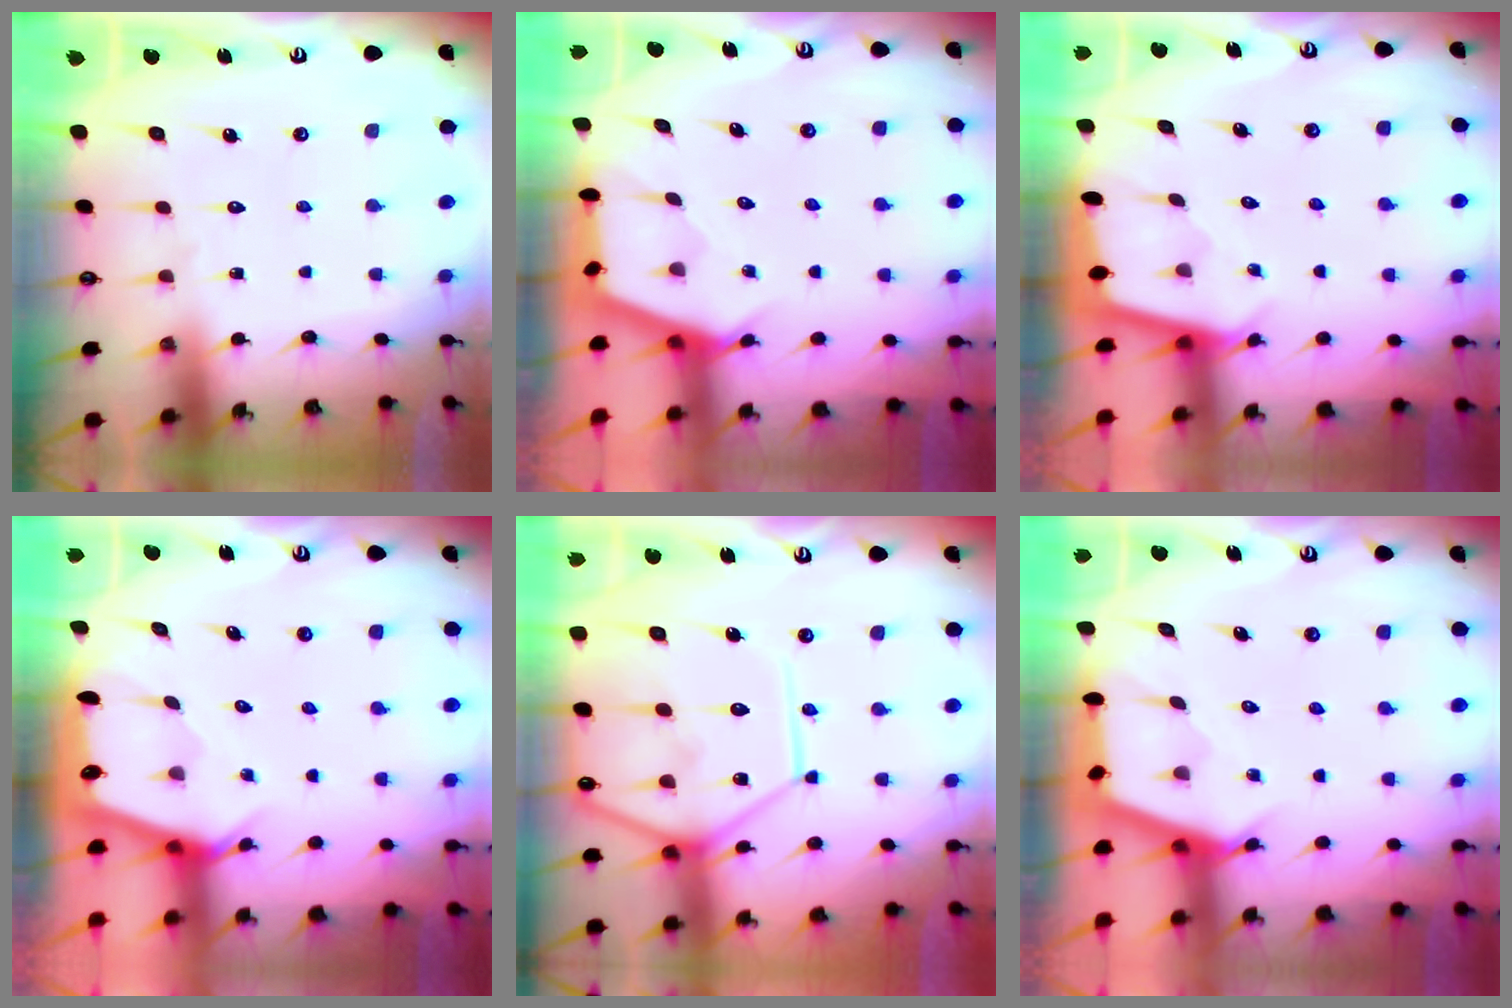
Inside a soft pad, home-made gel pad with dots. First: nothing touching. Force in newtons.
{"total": 2.8, "press": 2.7, "slide": 0.4}
{"total": 1.9, "press": 1.9, "slide": 0.2}
{"total": 2.5, "press": 2.5, "slide": 0.3}
{"total": 16.4, "press": 16.3, "slide": 2.1}
{"total": 2.7, "press": 2.7, "slide": 0.3}